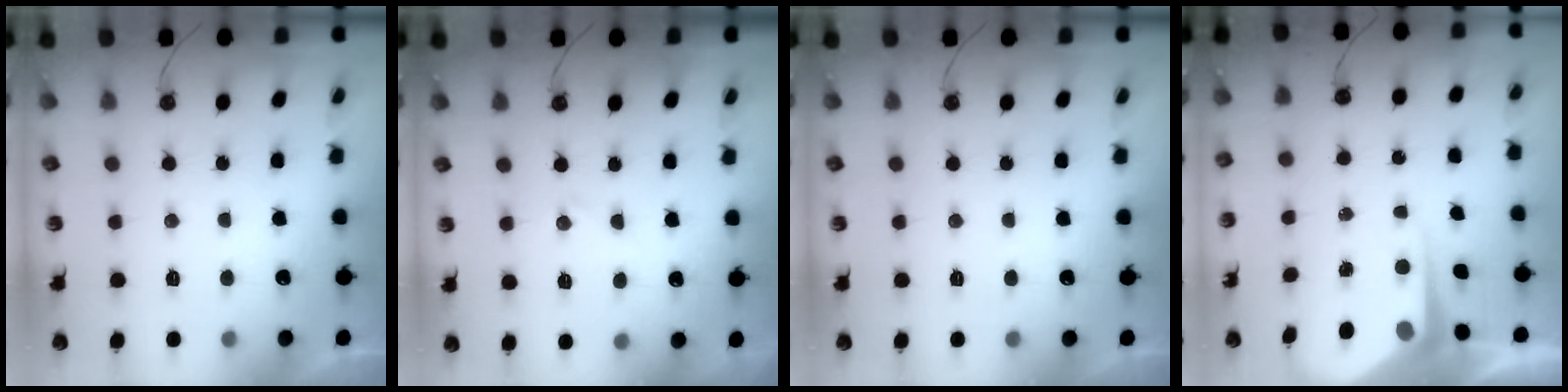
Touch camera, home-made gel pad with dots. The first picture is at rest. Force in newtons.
{"total": 6.8, "press": 6.7, "slide": 0.4}
{"total": 0.0}
{"total": 6.4, "press": 6.4, "slide": 0.6}